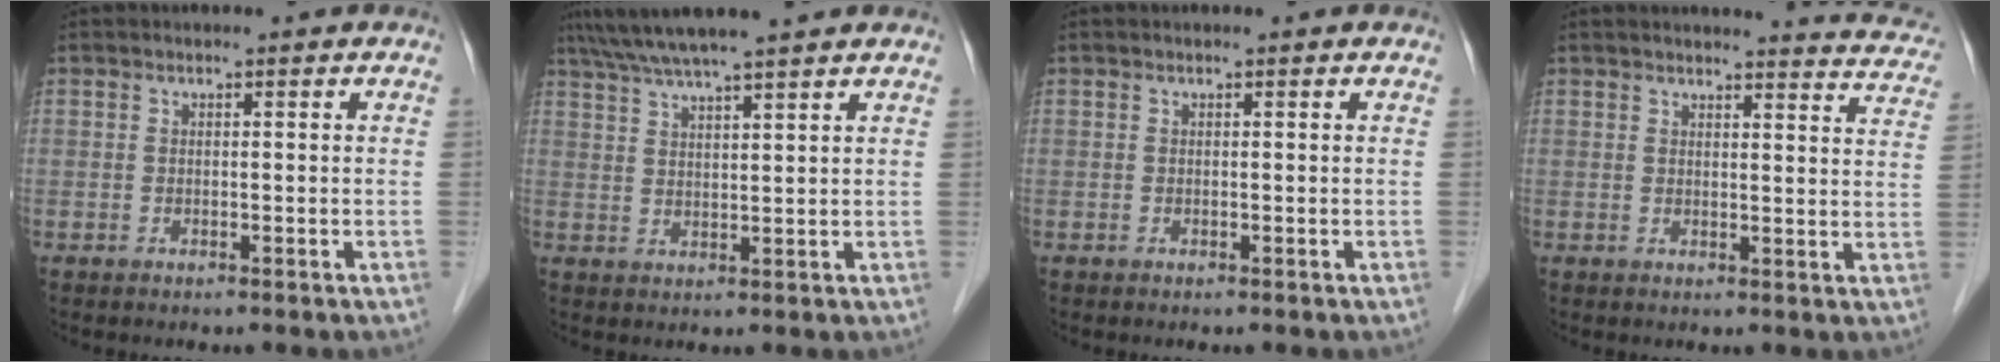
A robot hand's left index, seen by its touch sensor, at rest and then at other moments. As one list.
[{"total": 8.8, "force": [7.5, -0.3, 4.6], "torque": [-0.081, 0.030, 0.117]}, {"total": 0.0}, {"total": 11.6, "force": [11.4, 1.2, 2.0], "torque": [0.004, -0.053, 0.095]}]